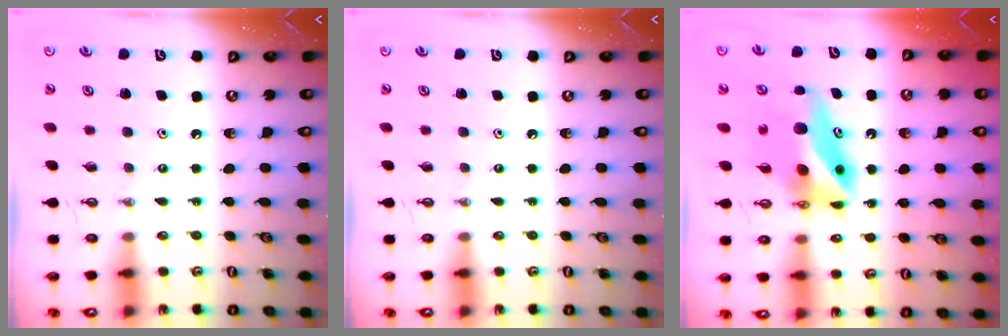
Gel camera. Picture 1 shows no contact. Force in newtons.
{"total": 0.0}
{"total": 9.4, "press": 9.2, "slide": 1.7}